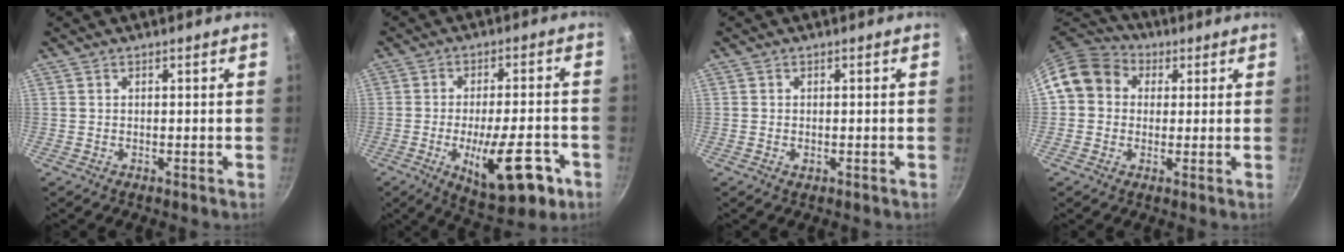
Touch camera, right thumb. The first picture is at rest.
{"total": 15.8, "force": [-5.9, 5.9, 13.4], "torque": [-0.175, 0.015, -0.078]}
{"total": 1.0, "force": [-0.4, 0.5, 0.7], "torque": [-0.014, 0.000, -0.009]}
{"total": 10.5, "force": [2.3, 9.0, 4.9], "torque": [-0.060, 0.022, 0.020]}